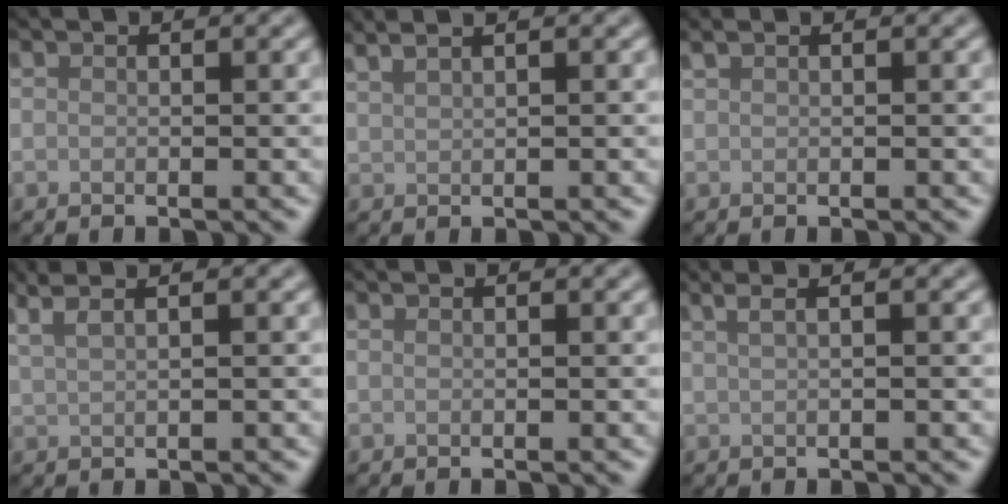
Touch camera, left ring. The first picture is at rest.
{"total": 3.5, "force": [2.6, 1.3, 1.9], "torque": [-0.016, 0.022, 0.018]}
{"total": 0.6, "force": [0.5, 0.1, 0.4], "torque": [-0.009, 0.007, 0.009]}
{"total": 3.9, "force": [2.6, 1.7, 2.4], "torque": [-0.026, 0.022, 0.017]}
{"total": 0.0}
{"total": 3.6, "force": [1.9, 1.8, 2.4], "torque": [-0.021, 0.020, 0.001]}